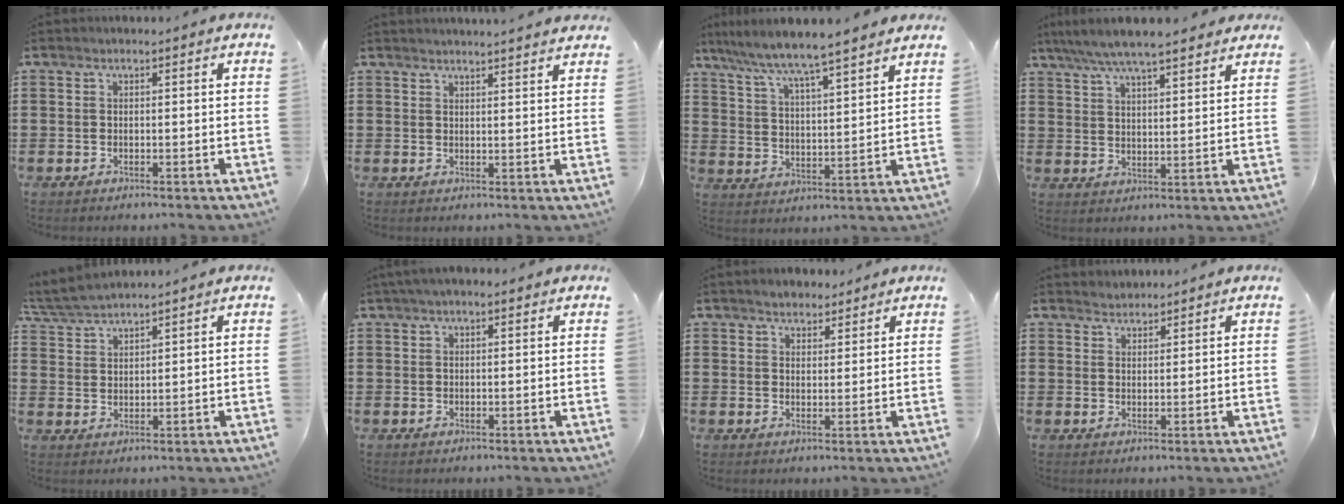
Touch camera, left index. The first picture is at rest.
{"total": 2.4, "force": [2.3, -0.5, 0.2], "torque": [-0.009, -0.006, 0.044]}
{"total": 5.5, "force": [5.1, -0.5, 1.9], "torque": [-0.063, -0.037, 0.080]}
{"total": 6.3, "force": [5.6, 0.8, 2.9], "torque": [-0.074, -0.015, 0.099]}
{"total": 3.7, "force": [3.6, 0.0, 0.9], "torque": [-0.032, -0.007, 0.067]}
{"total": 2.1, "force": [1.5, 0.7, 1.3], "torque": [-0.027, 0.006, 0.027]}
{"total": 2.7, "force": [2.5, 1.2, 0.1], "torque": [-0.009, 0.006, 0.047]}
{"total": 1.8, "force": [1.7, 0.3, -0.3], "torque": [0.002, 0.003, 0.035]}